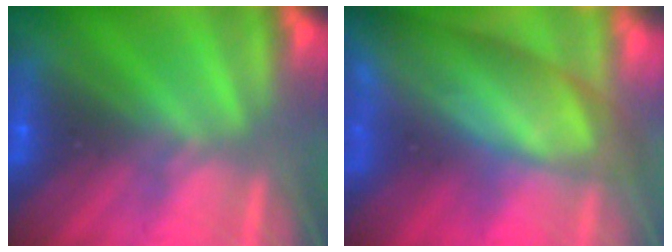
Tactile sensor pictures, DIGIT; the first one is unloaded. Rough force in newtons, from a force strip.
{"total": 10.2}